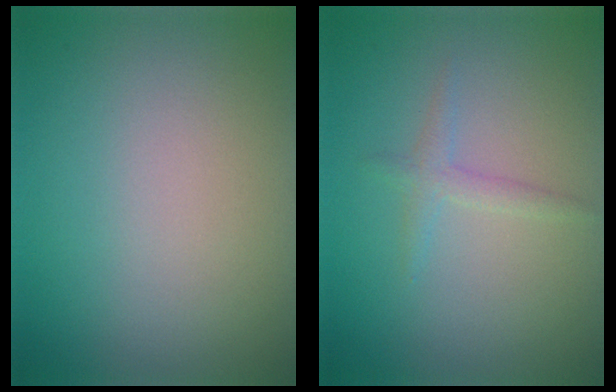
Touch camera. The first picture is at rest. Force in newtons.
{"total": 1.3, "press": 1.3, "slide": 0.1}